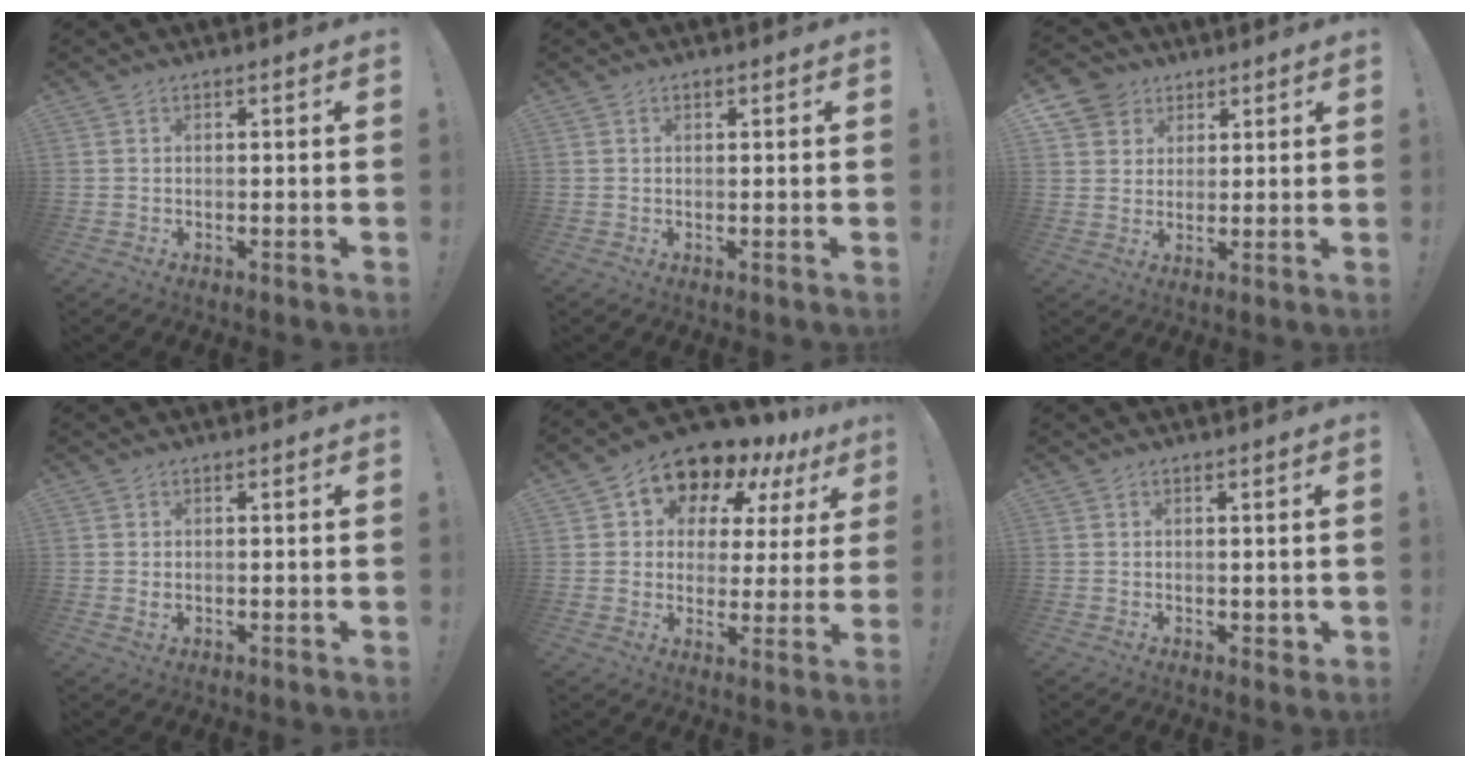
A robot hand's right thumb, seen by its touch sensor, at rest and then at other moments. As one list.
[{"total": 0.5, "force": [0.3, 0.4, 0.2], "torque": [0.000, -0.001, 0.006]}, {"total": 7.3, "force": [3.8, 6.1, 1.3], "torque": [-0.016, -0.025, 0.076]}, {"total": 0.9, "force": [0.3, 0.6, 0.6], "torque": [-0.004, -0.002, 0.002]}, {"total": 10.7, "force": [8.8, 5.2, 3.4], "torque": [-0.058, -0.082, 0.152]}, {"total": 1.8, "force": [0.6, 1.3, 1.1], "torque": [-0.006, -0.002, 0.009]}]